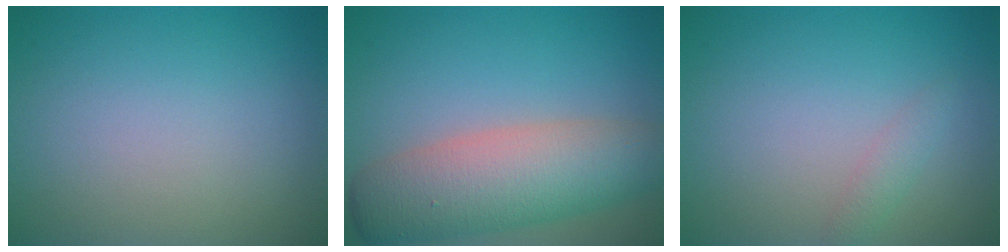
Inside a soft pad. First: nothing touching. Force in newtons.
{"total": 8.0, "press": 8.0, "slide": 0.5}
{"total": 1.2, "press": 1.2, "slide": 0.1}